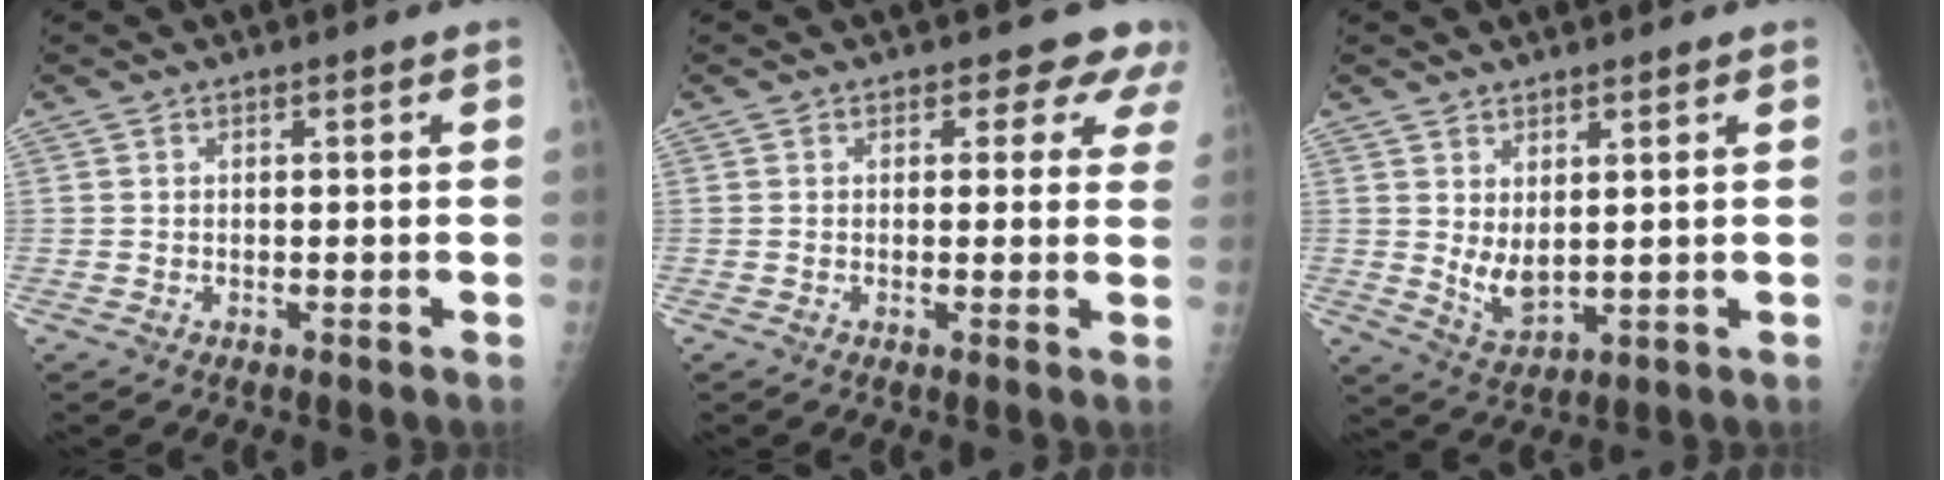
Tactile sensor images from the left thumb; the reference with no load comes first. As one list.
[{"total": 5.5, "force": [4.3, 3.1, 1.2], "torque": [0.028, -0.018, 0.029]}, {"total": 5.8, "force": [1.8, 2.8, 4.8], "torque": [-0.079, -0.023, 0.046]}]